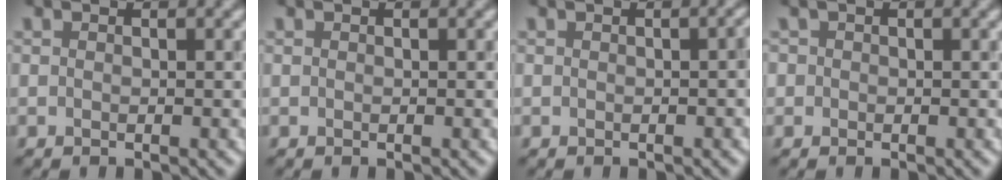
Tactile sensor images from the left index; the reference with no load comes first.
{"total": 0.0}
{"total": 0.7, "force": [-0.2, 0.2, 0.6], "torque": [-0.009, 0.000, 0.001]}
{"total": 0.7, "force": [0.1, 0.6, 0.1], "torque": [0.003, 0.001, -0.002]}